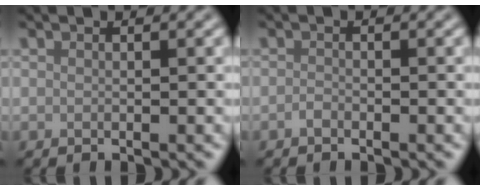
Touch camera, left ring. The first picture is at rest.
{"total": 0.7, "force": [-0.5, 0.2, 0.3], "torque": [-0.006, -0.001, -0.012]}